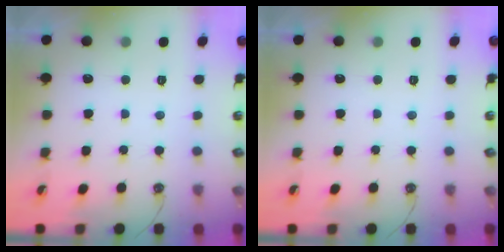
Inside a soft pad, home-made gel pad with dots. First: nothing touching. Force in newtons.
{"total": 0.0}